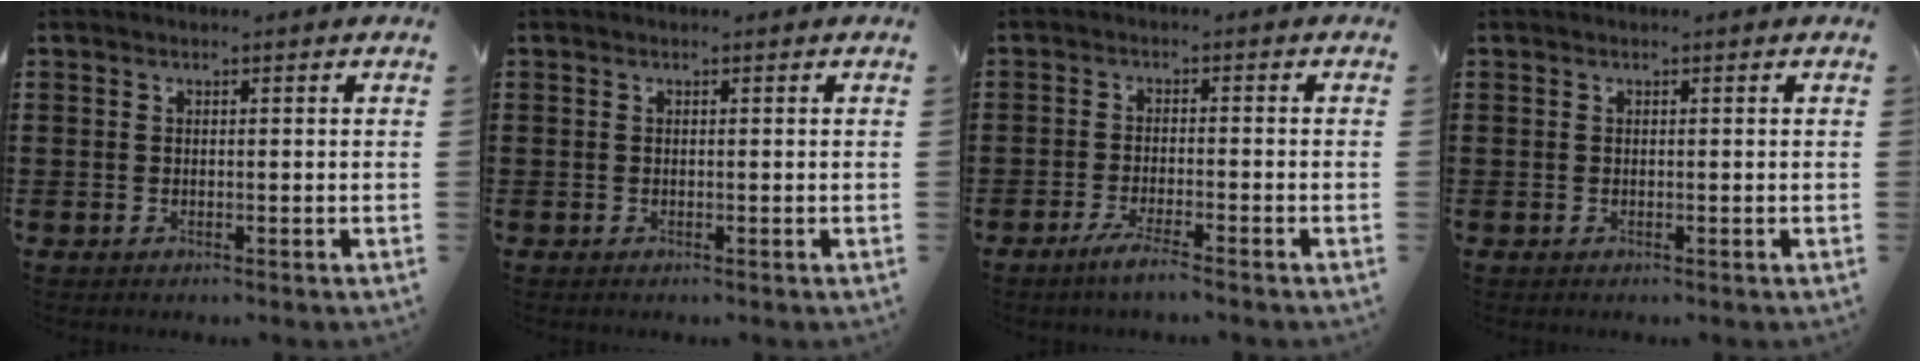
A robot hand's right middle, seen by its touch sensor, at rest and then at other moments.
{"total": 0.0}
{"total": 3.3, "force": [-2.5, -0.3, 2.2], "torque": [-0.044, -0.006, -0.045]}
{"total": 0.0}